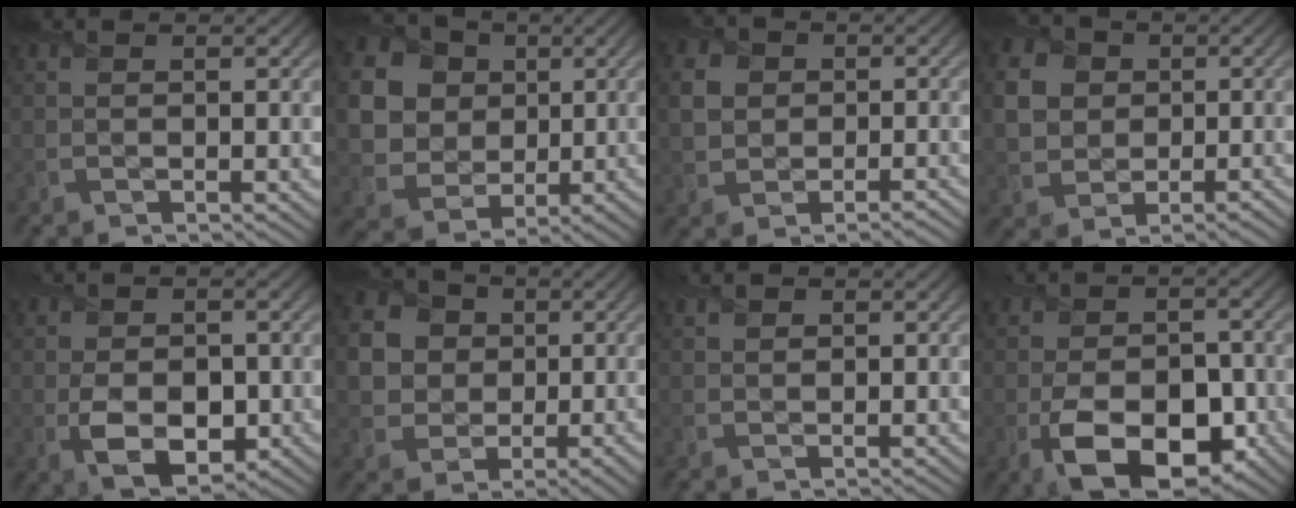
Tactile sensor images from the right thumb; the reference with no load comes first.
{"total": 15.9, "force": [4.4, 13.7, 6.8], "torque": [-0.239, 0.015, 0.095]}
{"total": 4.4, "force": [-0.1, 3.7, 2.4], "torque": [-0.048, 0.002, -0.008]}
{"total": 6.2, "force": [0.5, 5.3, 3.1], "torque": [-0.074, 0.004, 0.002]}
{"total": 6.6, "force": [-1.0, 4.3, 4.9], "torque": [-0.093, -0.016, -0.012]}
{"total": 9.9, "force": [1.3, 8.7, 4.6], "torque": [-0.139, 0.009, 0.011]}
{"total": 1.4, "force": [1.0, 0.8, 0.5], "torque": [-0.013, 0.005, 0.019]}
{"total": 11.6, "force": [-4.0, 7.0, 8.3], "torque": [-0.142, -0.025, -0.056]}